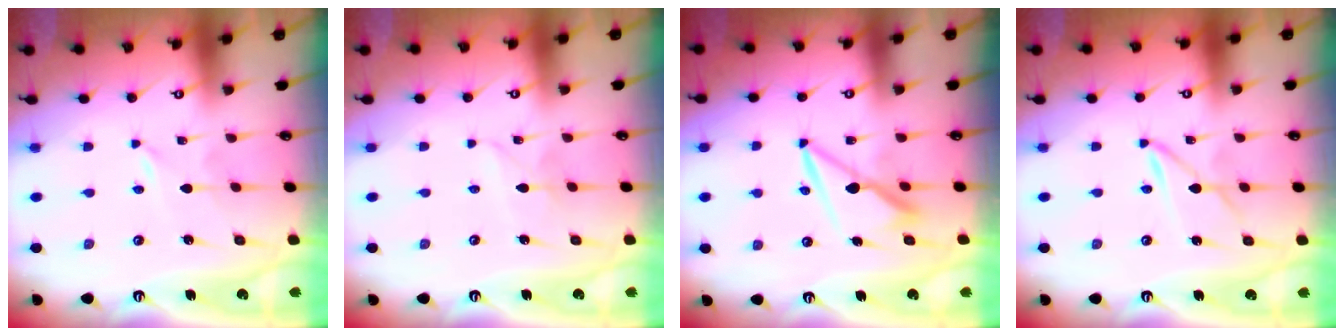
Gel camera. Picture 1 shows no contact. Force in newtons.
{"total": 2.5, "press": 2.5, "slide": 0.2}
{"total": 7.7, "press": 7.6, "slide": 1.2}
{"total": 1.9, "press": 1.9, "slide": 0.2}